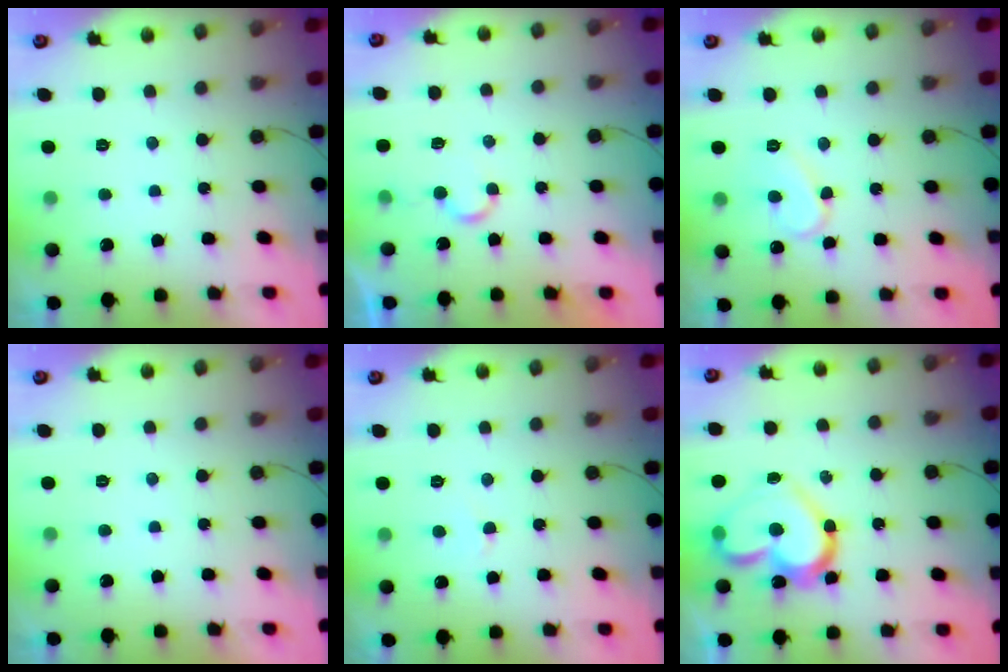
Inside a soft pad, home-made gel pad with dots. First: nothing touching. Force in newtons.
{"total": 4.2, "press": 4.2, "slide": 0.3}
{"total": 8.0, "press": 8.0, "slide": 0.8}
{"total": 1.8, "press": 1.8, "slide": 0.0}
{"total": 2.4, "press": 2.4, "slide": 0.2}
{"total": 17.4, "press": 17.3, "slide": 1.6}